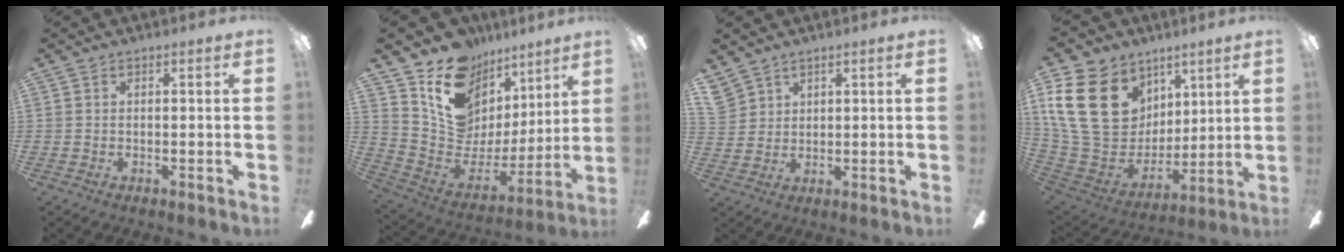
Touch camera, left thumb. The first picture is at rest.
{"total": 15.4, "force": [10.0, 10.3, 5.5], "torque": [-0.101, -0.077, 0.185]}
{"total": 4.4, "force": [3.4, 2.7, 0.6], "torque": [-0.026, -0.007, 0.068]}
{"total": 24.8, "force": [8.8, 18.4, 14.1], "torque": [-0.302, -0.028, 0.171]}